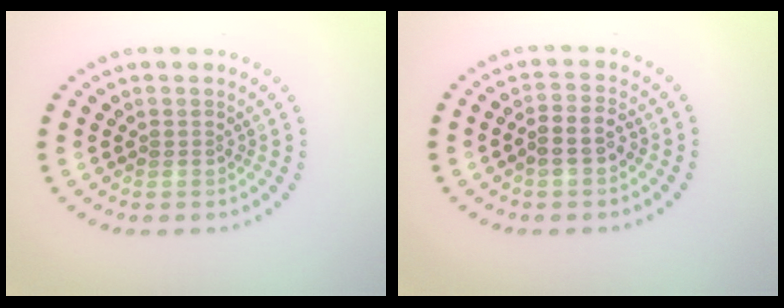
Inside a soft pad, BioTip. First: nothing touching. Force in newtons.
{"total": 2.3, "press": 2.1, "slide": 0.9}